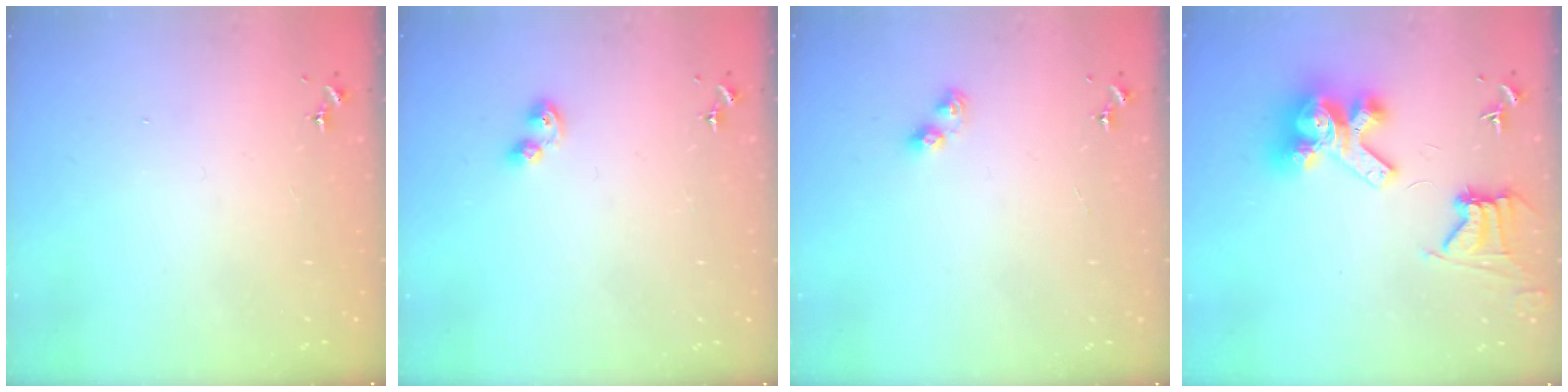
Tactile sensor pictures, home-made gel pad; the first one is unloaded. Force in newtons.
{"total": 4.0, "press": 4.0, "slide": 0.5}
{"total": 5.2, "press": 5.1, "slide": 0.6}
{"total": 14.5, "press": 14.3, "slide": 2.0}